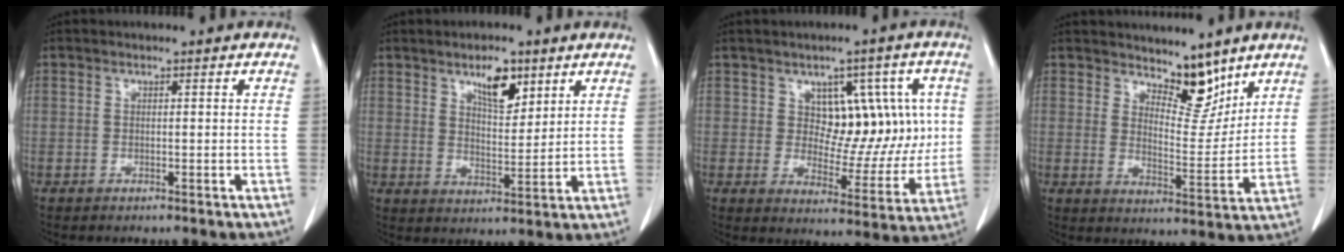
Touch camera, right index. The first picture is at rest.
{"total": 6.5, "force": [4.0, 2.4, 4.6], "torque": [-0.078, -0.002, 0.068]}
{"total": 10.1, "force": [2.5, 6.3, 7.5], "torque": [-0.081, 0.021, 0.048]}
{"total": 7.0, "force": [5.7, 2.5, 3.2], "torque": [-0.042, -0.009, 0.098]}